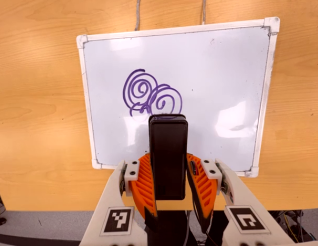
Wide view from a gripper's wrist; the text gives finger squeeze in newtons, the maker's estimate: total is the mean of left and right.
{"total": 4.9, "left": 3.6, "right": 6.3}